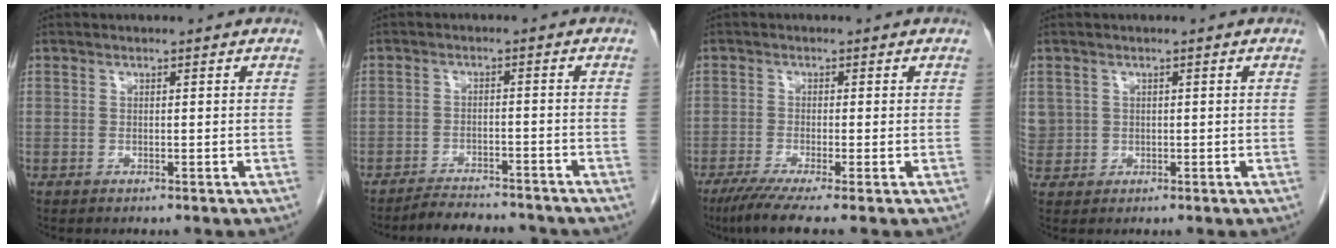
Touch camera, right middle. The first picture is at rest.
{"total": 7.3, "force": [-7.0, 1.1, 1.8], "torque": [-0.020, -0.002, -0.104]}
{"total": 5.7, "force": [-4.0, -0.4, 4.0], "torque": [-0.067, -0.017, -0.072]}
{"total": 3.1, "force": [0.7, 3.0, 0.5], "torque": [-0.008, 0.009, 0.021]}